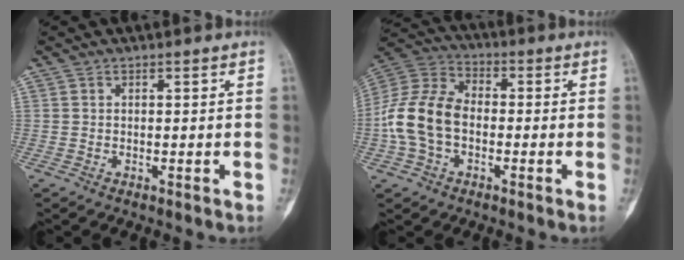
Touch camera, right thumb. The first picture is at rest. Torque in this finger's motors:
{"motor_torque": [1.67, 1.81, 0.96, -0.94, 0.31]}